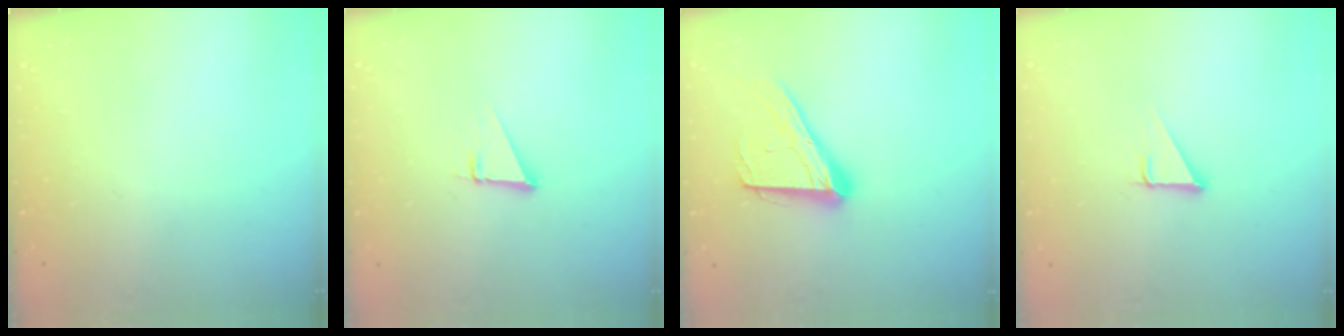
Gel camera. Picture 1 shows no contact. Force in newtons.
{"total": 2.3, "press": 2.3, "slide": 0.0}
{"total": 15.3, "press": 15.2, "slide": 1.4}
{"total": 2.8, "press": 2.8, "slide": 0.1}